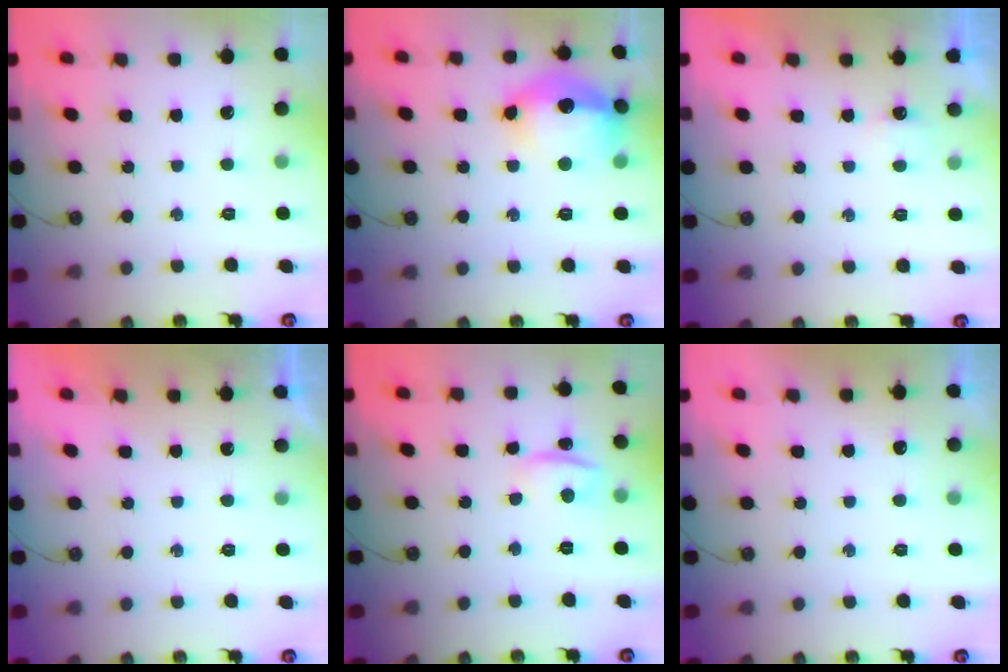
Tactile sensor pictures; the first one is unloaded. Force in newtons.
{"total": 16.5, "press": 16.4, "slide": 1.5}
{"total": 2.8, "press": 2.8, "slide": 0.4}
{"total": 0.0}
{"total": 1.6, "press": 1.4, "slide": 0.7}
{"total": 13.3, "press": 4.4, "slide": 12.5}